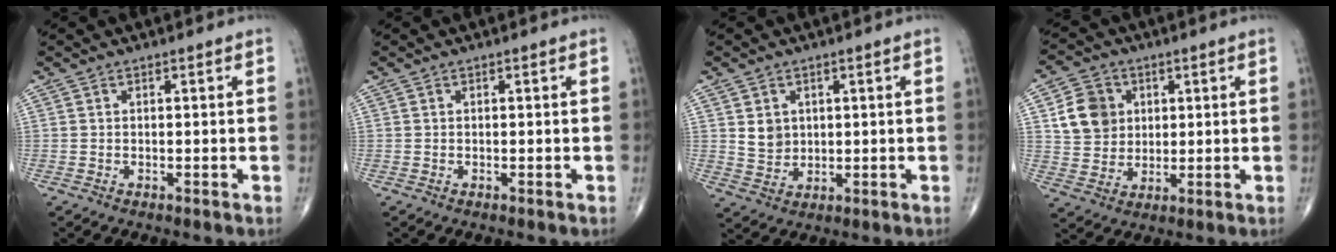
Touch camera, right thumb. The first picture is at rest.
{"total": 0.0}
{"total": 4.4, "force": [1.3, 3.7, 2.1], "torque": [-0.021, -0.012, 0.032]}
{"total": 9.1, "force": [2.5, 7.8, 4.0], "torque": [-0.046, -0.006, 0.049]}